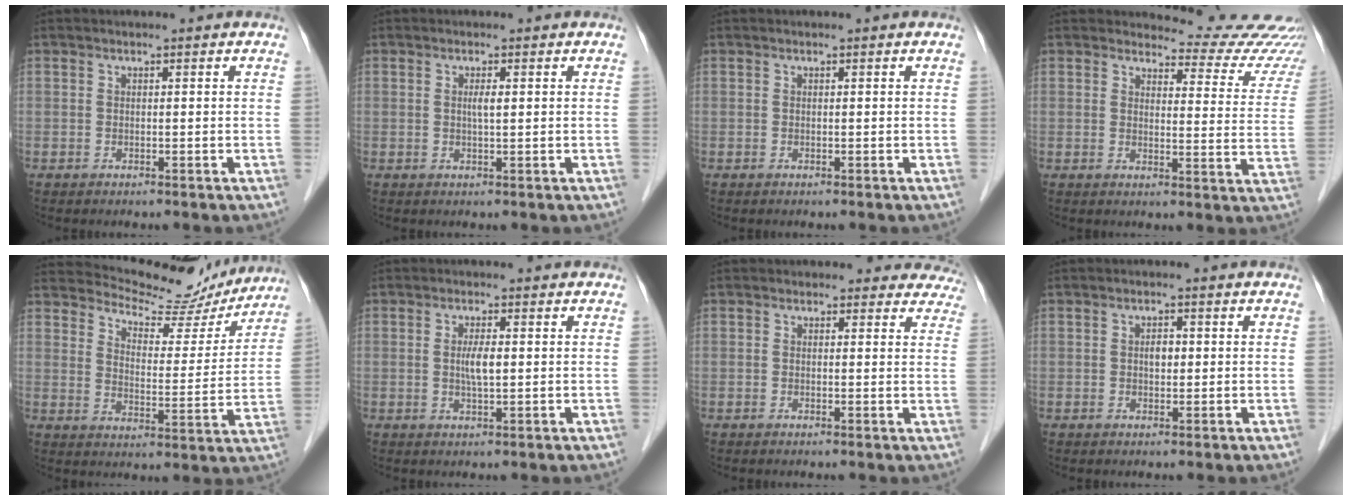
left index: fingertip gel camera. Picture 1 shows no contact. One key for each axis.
{"total": 1.4, "fx": 0.3, "fy": 0.1, "fz": 1.4, "tx": -0.029, "ty": 0.000, "tz": 0.004}
{"total": 0.0}
{"total": 14.0, "fx": 13.6, "fy": 3.0, "fz": 0.5, "tx": 0.034, "ty": -0.076, "tz": 0.119}
{"total": 15.4, "fx": 14.6, "fy": 3.6, "fz": 3.3, "tx": -0.047, "ty": -0.012, "tz": 0.191}
{"total": 2.8, "fx": 0.2, "fy": 0.5, "fz": 2.8, "tx": -0.054, "ty": -0.001, "tz": 0.004}
{"total": 6.8, "fx": 6.1, "fy": 3.1, "fz": -0.3, "tx": 0.050, "ty": -0.008, "tz": 0.030}
{"total": 1.7, "fx": 0.2, "fy": 1.0, "fz": 1.4, "tx": -0.023, "ty": 0.002, "tz": 0.002}